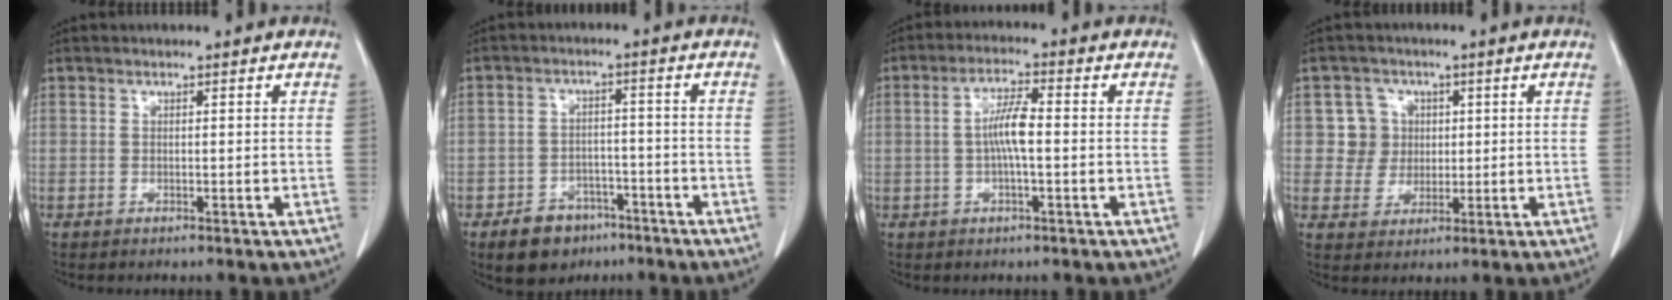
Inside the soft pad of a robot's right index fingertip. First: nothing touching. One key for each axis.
{"total": 6.5, "fx": -4.1, "fy": 4.5, "fz": 2.3, "tx": -0.040, "ty": 0.007, "tz": -0.058}
{"total": 5.6, "fx": -0.1, "fy": 0.9, "fz": 5.5, "tx": -0.109, "ty": 0.009, "tz": -0.005}
{"total": 5.3, "fx": 1.2, "fy": 5.2, "fz": 0.4, "tx": 0.001, "ty": 0.014, "tz": 0.025}